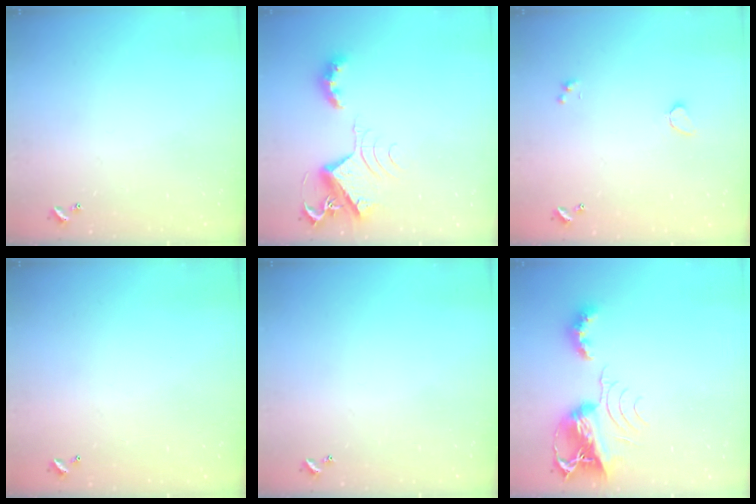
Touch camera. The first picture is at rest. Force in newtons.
{"total": 8.1, "press": 8.1, "slide": 0.1}
{"total": 0.6, "press": 0.4, "slide": 0.5}
{"total": 2.9, "press": 2.9, "slide": 0.1}
{"total": 0.0}
{"total": 9.4, "press": 9.3, "slide": 1.2}